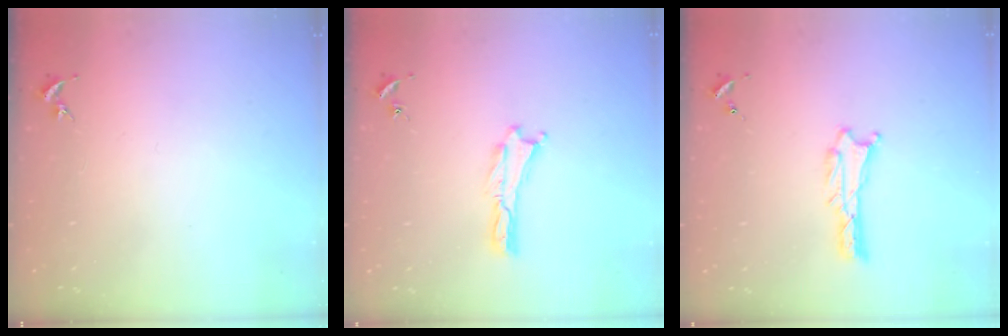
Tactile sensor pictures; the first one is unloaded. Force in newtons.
{"total": 0.0}
{"total": 0.8, "press": 0.8, "slide": 0.1}